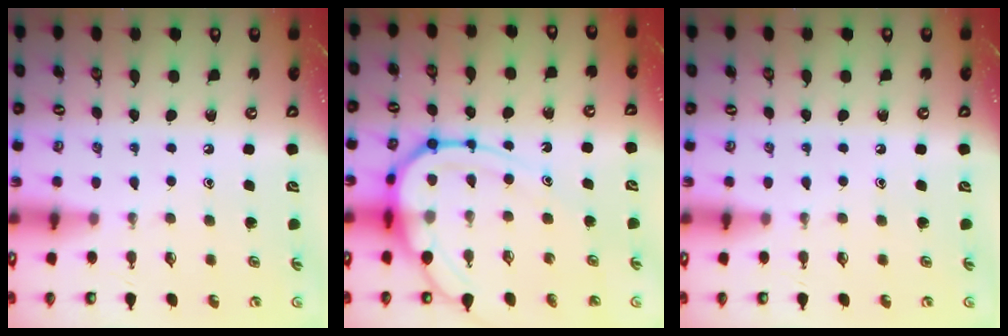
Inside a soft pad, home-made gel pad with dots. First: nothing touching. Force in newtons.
{"total": 13.8, "press": 13.7, "slide": 1.3}
{"total": 0.0}